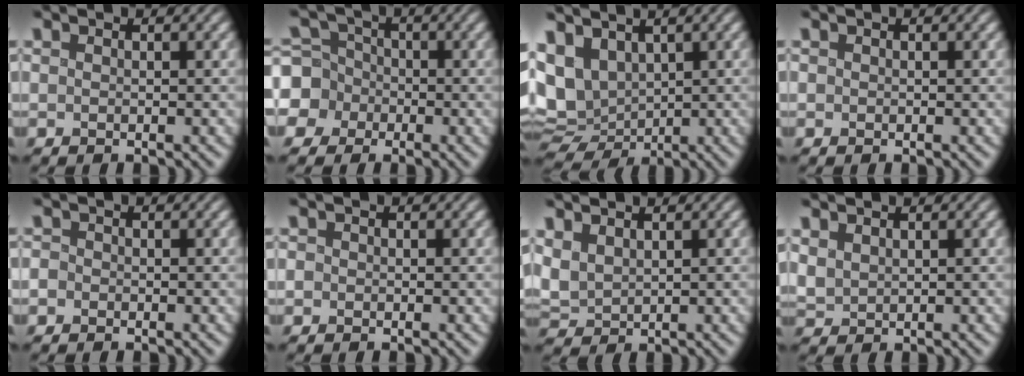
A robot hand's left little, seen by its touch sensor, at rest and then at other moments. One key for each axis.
{"total": 7.5, "fx": -2.1, "fy": 7.0, "fz": 1.8, "tx": -0.066, "ty": 0.001, "tz": -0.073}
{"total": 7.4, "fx": 1.4, "fy": 5.6, "fz": 4.7, "tx": -0.104, "ty": -0.011, "tz": 0.041}
{"total": 0.0}
{"total": 2.0, "fx": -0.5, "fy": 1.8, "fz": 0.6, "tx": -0.005, "ty": 0.010, "tz": -0.028}
{"total": 1.0, "fx": -0.1, "fy": 0.9, "fz": 0.3, "tx": 0.002, "ty": 0.003, "tz": -0.006}
{"total": 2.9, "fx": 1.2, "fy": 2.0, "fz": 1.8, "tx": -0.056, "ty": 0.003, "tz": 0.026}
{"total": 1.6, "fx": 1.0, "fy": 1.1, "fz": 0.6, "tx": -0.026, "ty": 0.000, "tz": 0.025}